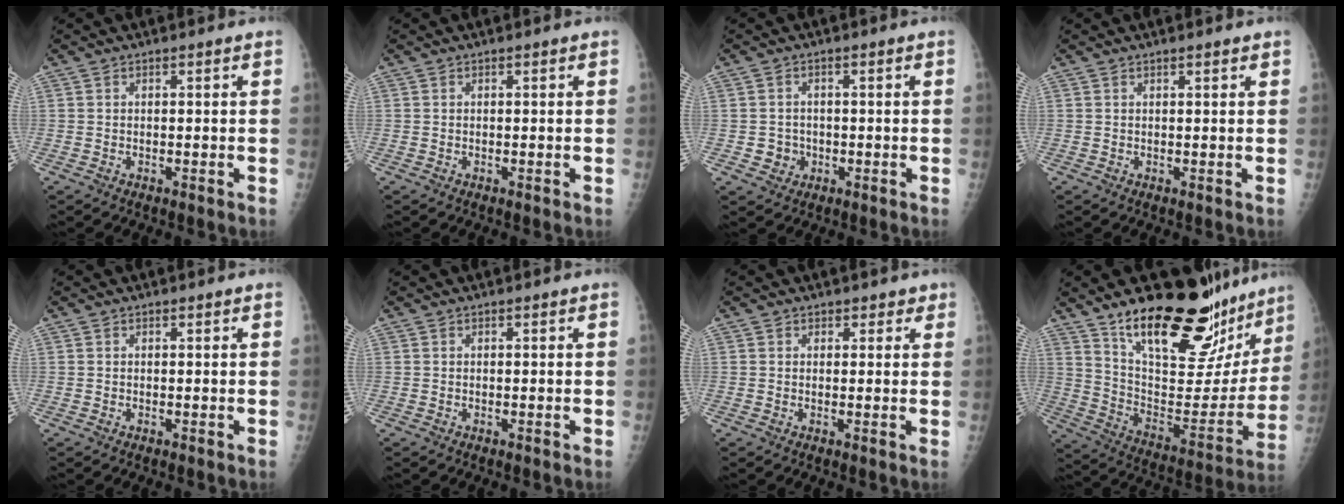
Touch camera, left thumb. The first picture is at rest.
{"total": 0.0}
{"total": 3.2, "force": [-0.7, 3.1, 0.8], "torque": [0.005, 0.007, -0.008]}
{"total": 0.9, "force": [0.7, 0.2, 0.5], "torque": [-0.006, -0.001, 0.010]}
{"total": 0.0}
{"total": 0.0}
{"total": 1.7, "force": [1.1, 1.3, 0.1], "torque": [0.024, -0.005, 0.007]}
{"total": 29.5, "force": [21.4, 11.2, 16.9], "torque": [-0.213, -0.099, 0.330]}